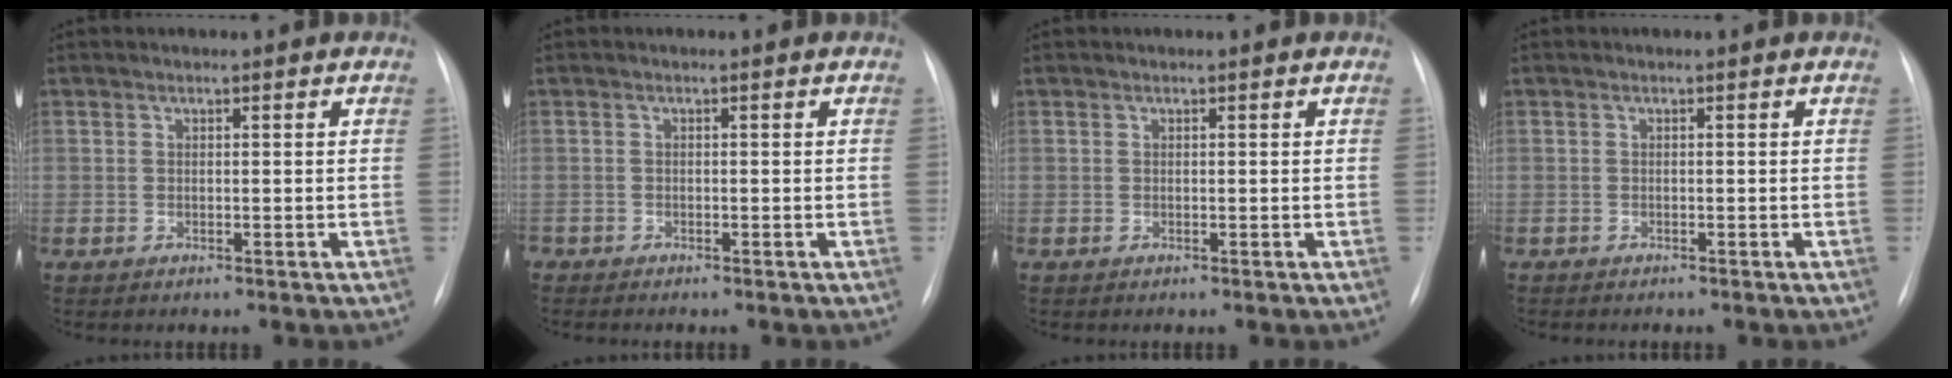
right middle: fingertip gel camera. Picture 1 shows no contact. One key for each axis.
{"total": 0.9, "fx": -0.9, "fy": 0.2, "fz": 0.1, "tx": -0.005, "ty": -0.002, "tz": -0.015}
{"total": 0.0}
{"total": 1.0, "fx": -0.9, "fy": 0.2, "fz": 0.4, "tx": -0.010, "ty": -0.004, "tz": -0.011}